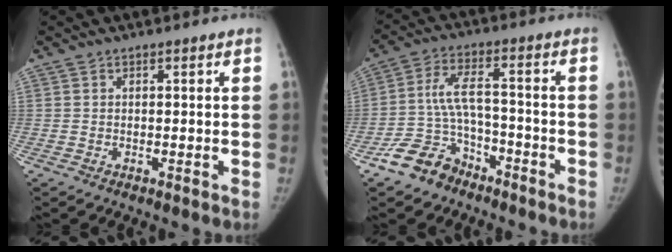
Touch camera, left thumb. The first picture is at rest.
{"total": 9.7, "force": [-6.7, 5.5, 4.2], "torque": [-0.079, 0.050, -0.125]}